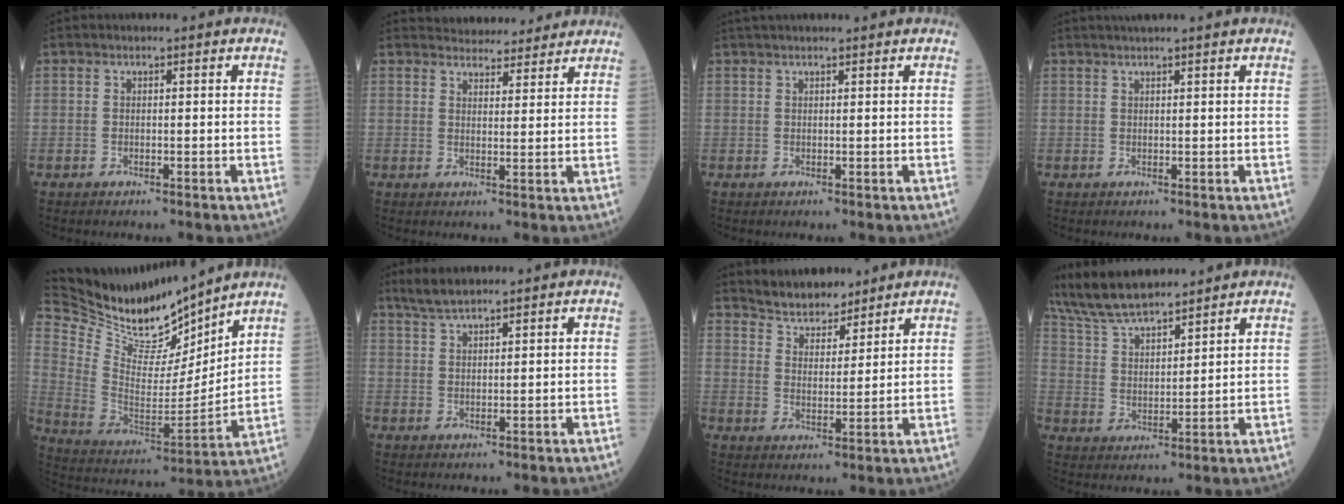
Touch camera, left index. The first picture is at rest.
{"total": 8.2, "force": [7.7, 2.3, 1.3], "torque": [-0.010, 0.009, 0.093]}
{"total": 5.6, "force": [5.1, 0.4, 2.4], "torque": [-0.032, 0.034, 0.073]}
{"total": 4.0, "force": [3.5, -0.5, 1.9], "torque": [-0.020, 0.026, 0.052]}
{"total": 20.8, "force": [19.1, 4.4, 6.8], "torque": [-0.146, -0.018, 0.338]}
{"total": 3.5, "force": [3.1, 0.2, 1.5], "torque": [-0.038, 0.014, 0.065]}
{"total": 6.9, "force": [6.5, 2.0, 1.3], "torque": [-0.028, 0.014, 0.121]}
{"total": 11.7, "force": [10.8, 1.6, 4.4], "torque": [-0.099, 0.020, 0.209]}